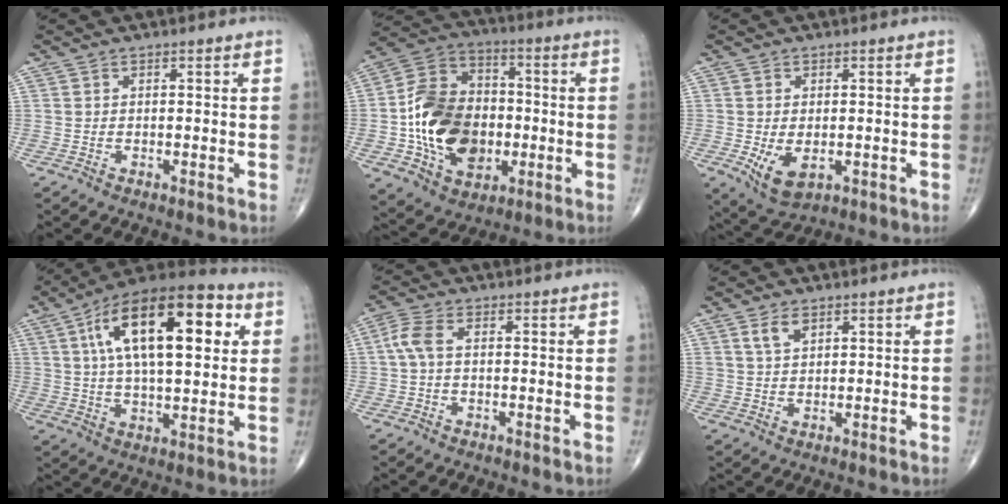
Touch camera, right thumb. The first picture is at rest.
{"total": 19.5, "force": [-2.7, 14.0, 13.2], "torque": [-0.200, 0.025, -0.040]}
{"total": 6.2, "force": [-1.3, 3.6, 4.9], "torque": [-0.083, -0.013, -0.011]}
{"total": 23.2, "force": [6.8, 9.9, 19.8], "torque": [-0.314, 0.013, 0.103]}
{"total": 3.9, "force": [0.1, 1.9, 3.5], "torque": [-0.095, 0.010, -0.003]}
{"total": 3.3, "force": [1.9, 1.7, 2.1], "torque": [-0.034, -0.006, 0.042]}